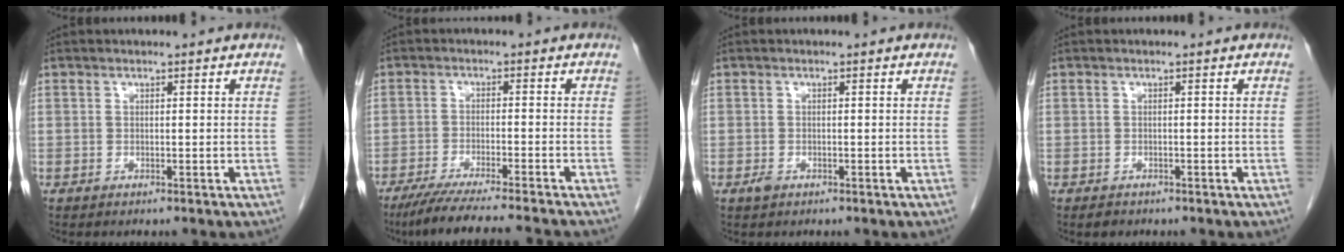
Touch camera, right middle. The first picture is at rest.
{"total": 12.5, "force": [-10.9, -0.8, 6.0], "torque": [-0.072, -0.026, -0.171]}
{"total": 0.9, "force": [-0.5, 0.5, 0.5], "torque": [-0.012, 0.000, -0.007]}
{"total": 1.3, "force": [-1.0, 0.8, 0.4], "torque": [-0.012, 0.000, -0.011]}